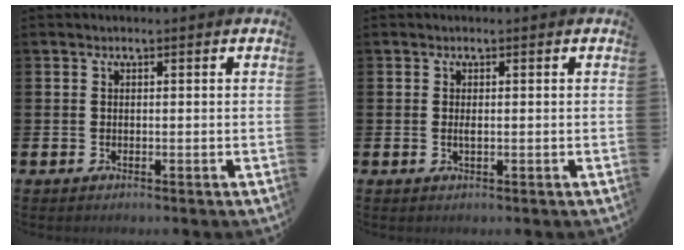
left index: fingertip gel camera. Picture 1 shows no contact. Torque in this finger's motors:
{"motor_torque": [0.06, 0.06, 0.00, 0.02]}